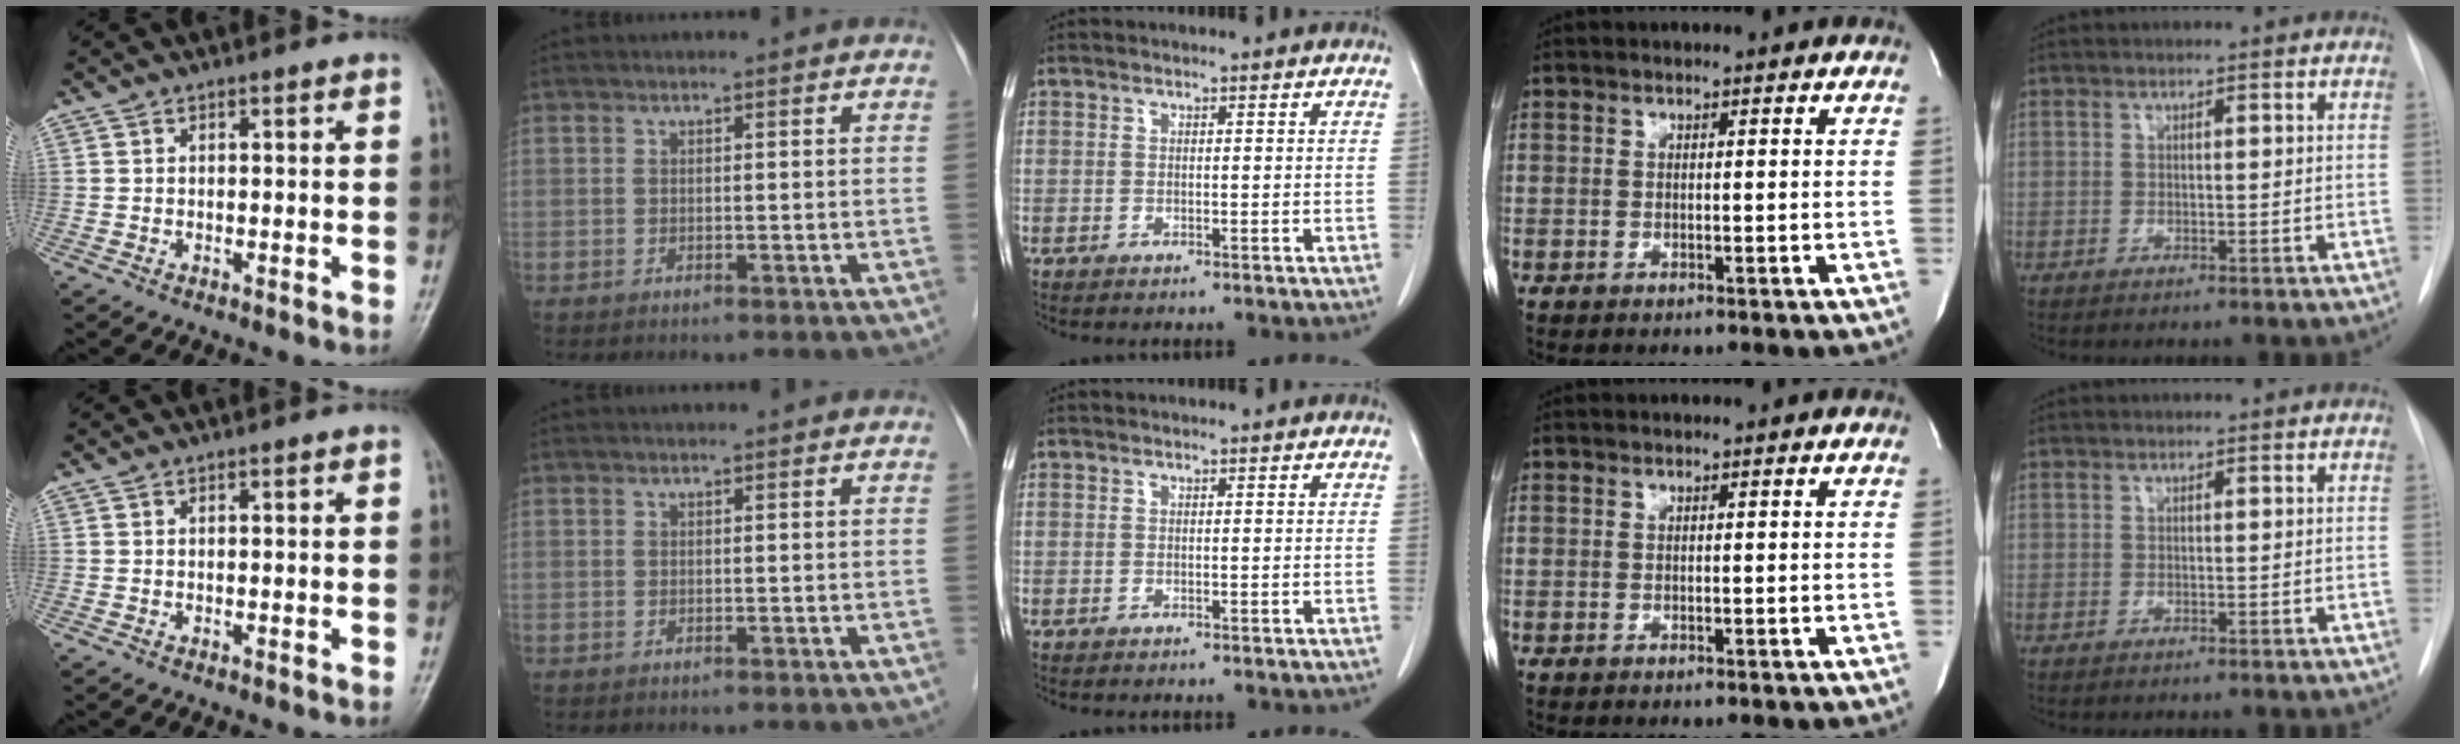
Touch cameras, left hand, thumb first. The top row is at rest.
{}